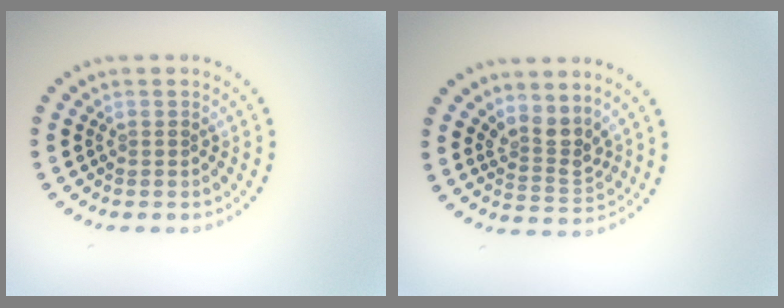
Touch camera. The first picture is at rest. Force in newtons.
{"total": 2.8, "press": 2.0, "slide": 2.0}